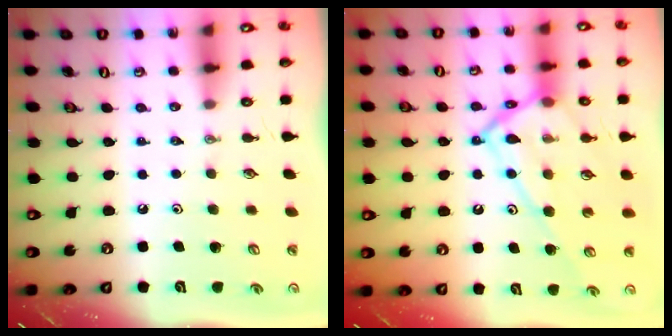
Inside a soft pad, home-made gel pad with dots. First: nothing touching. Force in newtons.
{"total": 16.9, "press": 16.8, "slide": 1.3}